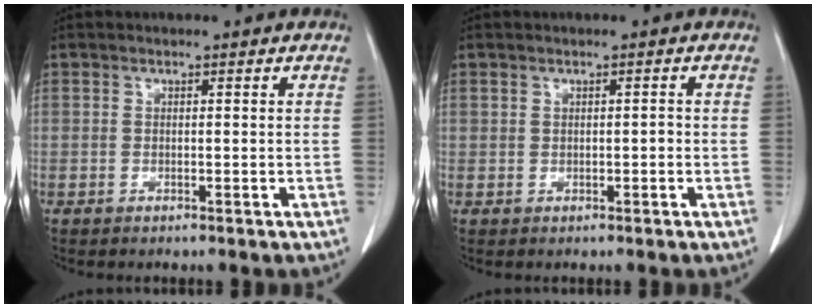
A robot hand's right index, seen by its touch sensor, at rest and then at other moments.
{"total": 0.8, "force": [0.0, 0.5, 0.6], "torque": [-0.012, 0.005, 0.001]}